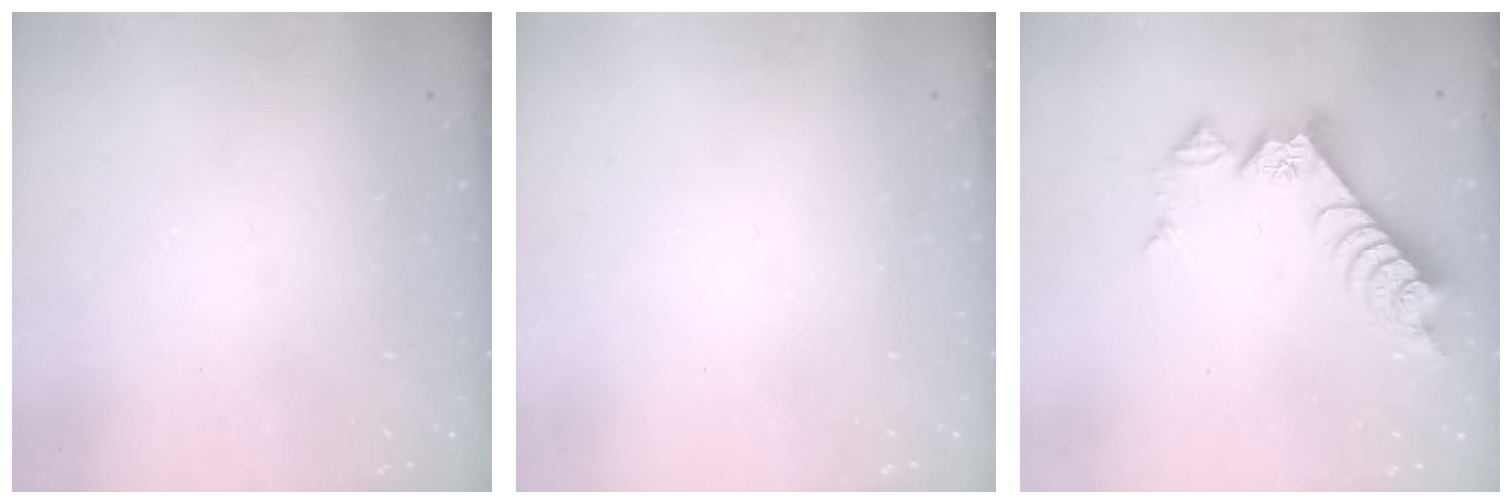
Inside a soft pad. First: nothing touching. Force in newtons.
{"total": 0.0}
{"total": 9.4, "press": 9.3, "slide": 1.2}